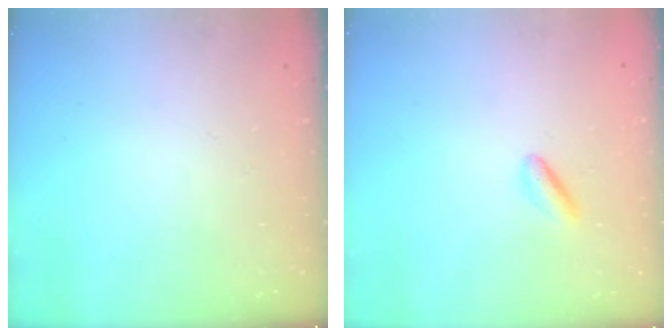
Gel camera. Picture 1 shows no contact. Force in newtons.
{"total": 2.7, "press": 2.6, "slide": 0.7}